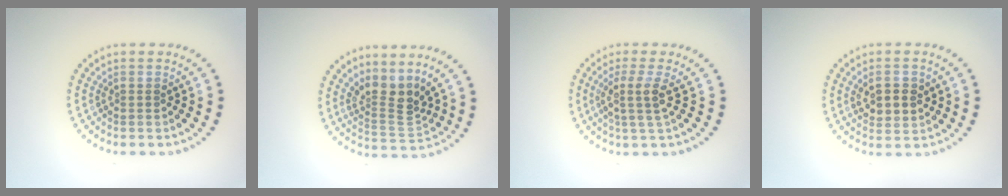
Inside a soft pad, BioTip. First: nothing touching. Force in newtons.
{"total": 3.4, "press": 2.4, "slide": 2.4}
{"total": 2.6, "press": 1.9, "slide": 1.7}
{"total": 3.0, "press": 3.0, "slide": 0.6}